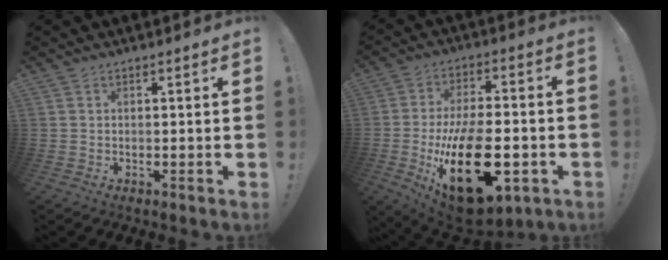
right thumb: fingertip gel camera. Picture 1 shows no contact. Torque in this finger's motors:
{"motor_torque": [2.07, 2.83, 2.52, -0.25, 0.90]}